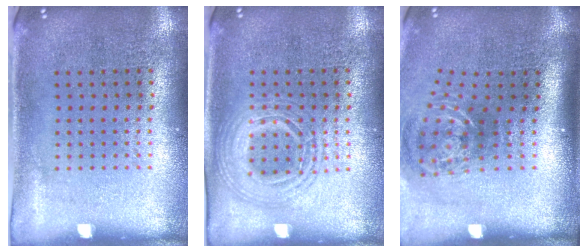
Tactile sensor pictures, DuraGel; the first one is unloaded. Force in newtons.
{"total": 1.6, "press": 1.6, "slide": 0.2}
{"total": 1.8, "press": 1.2, "slide": 1.3}